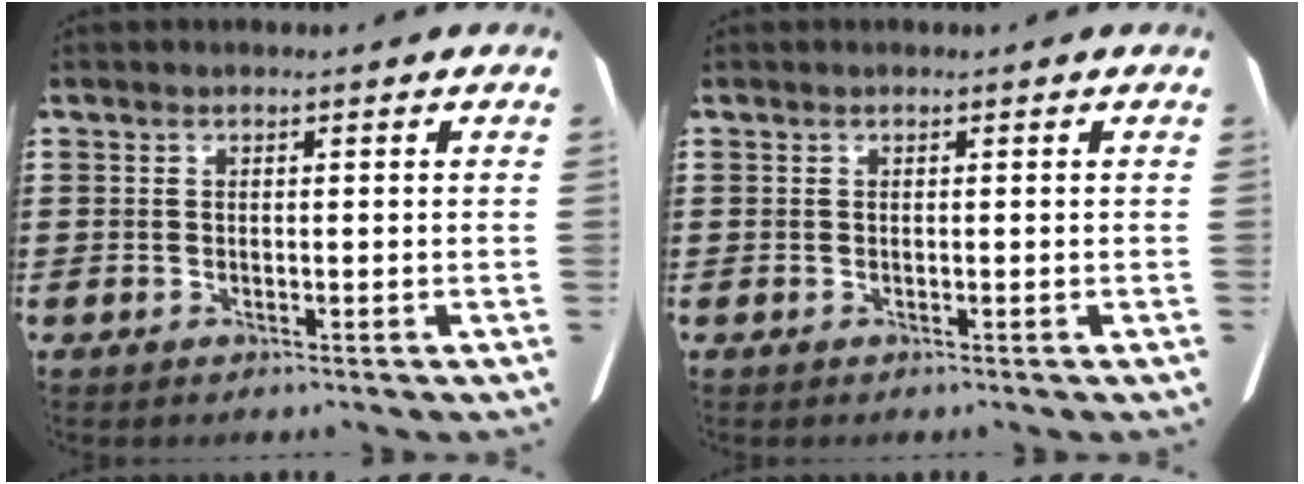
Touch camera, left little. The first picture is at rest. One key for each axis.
{"total": 0.0}